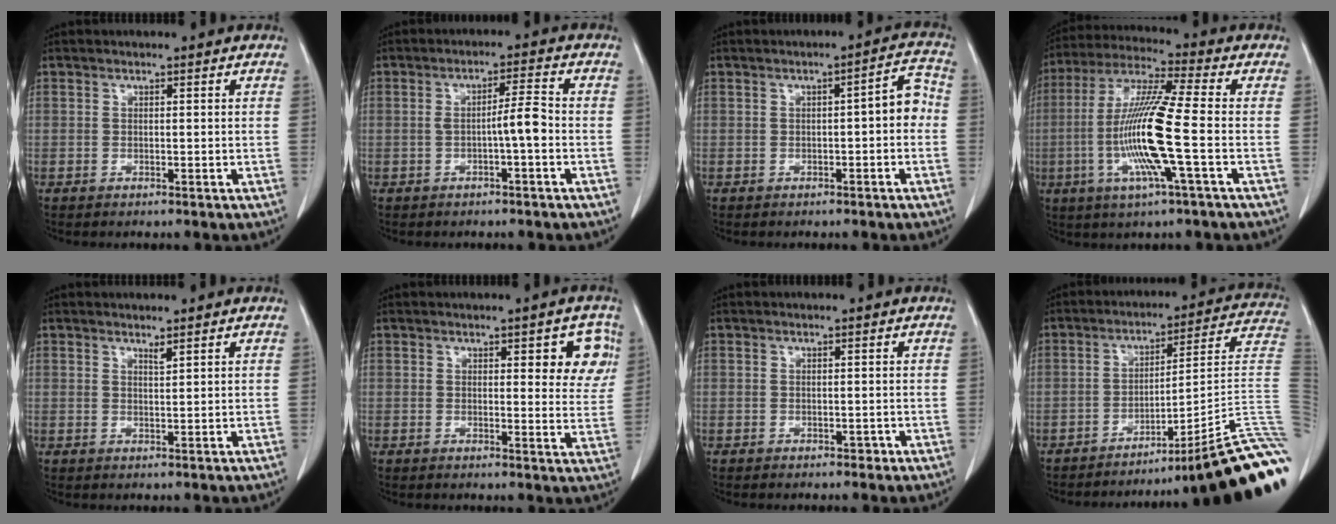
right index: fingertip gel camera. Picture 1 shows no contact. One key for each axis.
{"total": 3.9, "fx": -1.0, "fy": 0.0, "fz": 3.8, "tx": -0.059, "ty": 0.009, "tz": -0.014}
{"total": 4.5, "fx": -0.5, "fy": 1.1, "fz": 4.3, "tx": -0.050, "ty": 0.022, "tz": -0.008}
{"total": 14.3, "fx": -2.9, "fy": -0.2, "fz": 14.1, "tx": -0.290, "ty": -0.007, "tz": -0.064}
{"total": 0.9, "fx": 0.8, "fy": -0.1, "fz": 0.5, "tx": -0.012, "ty": -0.008, "tz": 0.016}
{"total": 6.3, "fx": 2.5, "fy": 2.2, "fz": 5.4, "tx": -0.043, "ty": -0.001, "tz": 0.023}
{"total": 0.8, "fx": -0.5, "fy": 0.4, "fz": 0.4, "tx": -0.005, "ty": 0.001, "tz": -0.007}
{"total": 23.4, "fx": -15.2, "fy": -0.5, "fz": 17.8, "tx": -0.104, "ty": 0.024, "tz": -0.209}